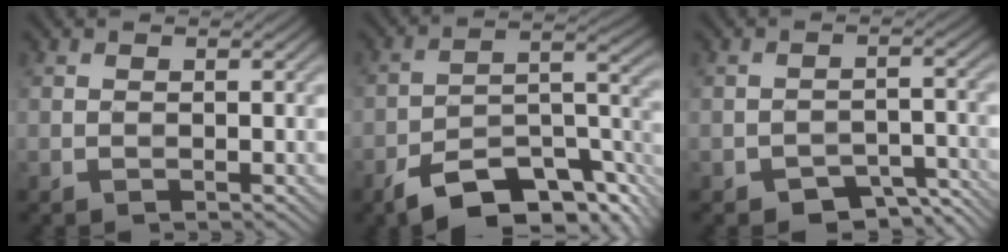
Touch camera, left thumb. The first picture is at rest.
{"total": 13.8, "force": [-9.6, 4.9, 8.6], "torque": [-0.139, -0.008, -0.162]}
{"total": 5.3, "force": [-3.9, 2.5, 2.6], "torque": [-0.031, -0.001, -0.059]}